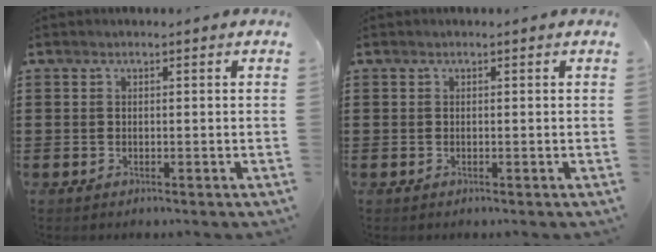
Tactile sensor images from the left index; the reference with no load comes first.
{"total": 0.0}